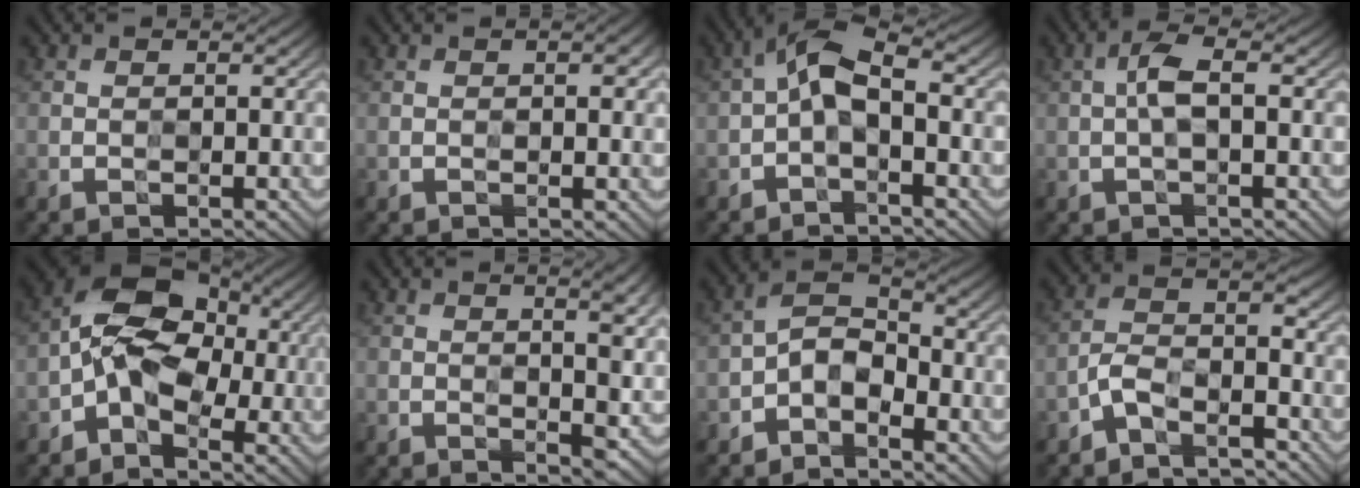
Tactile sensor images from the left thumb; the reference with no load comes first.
{"total": 1.7, "force": [0.4, 0.3, 1.7], "torque": [-0.025, 0.002, 0.006]}
{"total": 5.2, "force": [-0.7, 2.2, 4.6], "torque": [-0.090, 0.016, -0.026]}
{"total": 3.0, "force": [0.1, 0.7, 2.9], "torque": [-0.064, 0.012, -0.004]}
{"total": 7.8, "force": [-1.7, 5.1, 5.7], "torque": [-0.104, 0.019, -0.054]}
{"total": 5.8, "force": [1.5, 1.3, 5.5], "torque": [-0.078, 0.002, 0.025]}
{"total": 5.2, "force": [-2.8, 2.7, 3.4], "torque": [-0.061, 0.015, -0.069]}
{"total": 5.1, "force": [-3.8, 2.0, 2.8], "torque": [-0.056, 0.002, -0.083]}